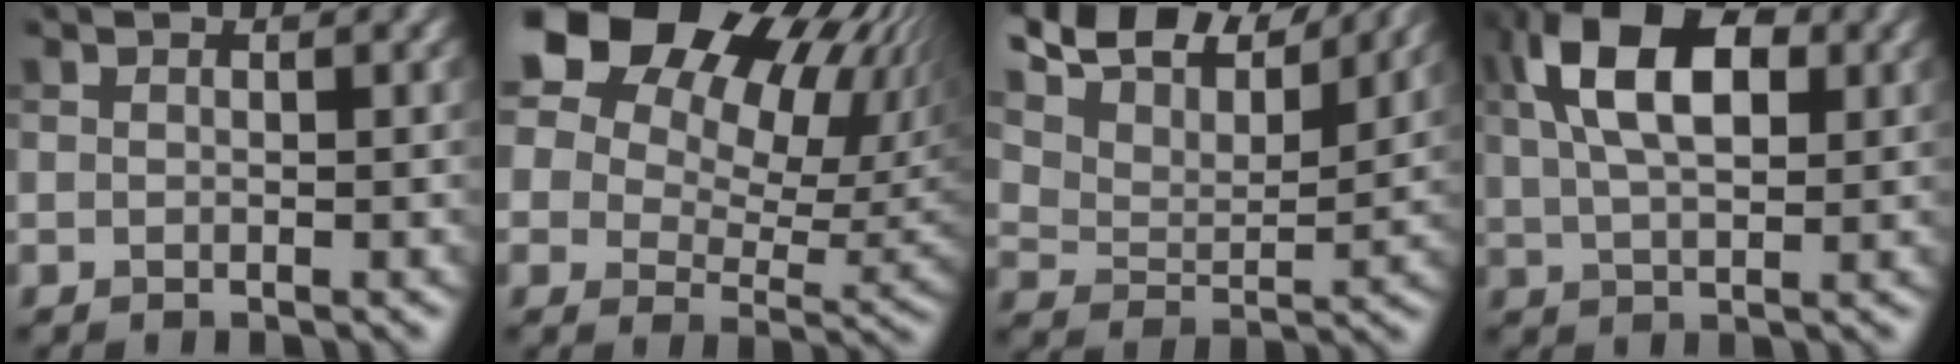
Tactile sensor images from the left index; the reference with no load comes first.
{"total": 22.0, "force": [11.6, 13.8, 12.6], "torque": [-0.243, 0.065, 0.198]}
{"total": 10.4, "force": [9.0, 2.9, 4.3], "torque": [-0.099, 0.011, 0.135]}
{"total": 9.9, "force": [3.3, 5.3, 7.7], "torque": [-0.137, 0.024, 0.044]}